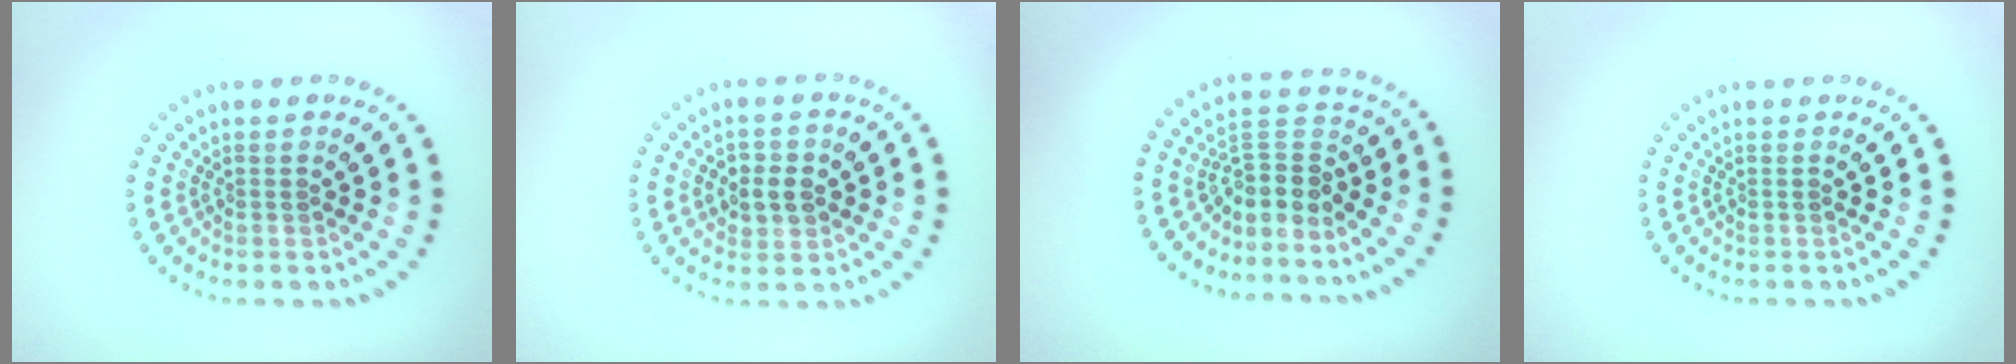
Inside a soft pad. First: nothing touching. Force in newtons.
{"total": 2.8, "press": 2.7, "slide": 0.3}
{"total": 3.6, "press": 2.6, "slide": 2.5}
{"total": 0.0}